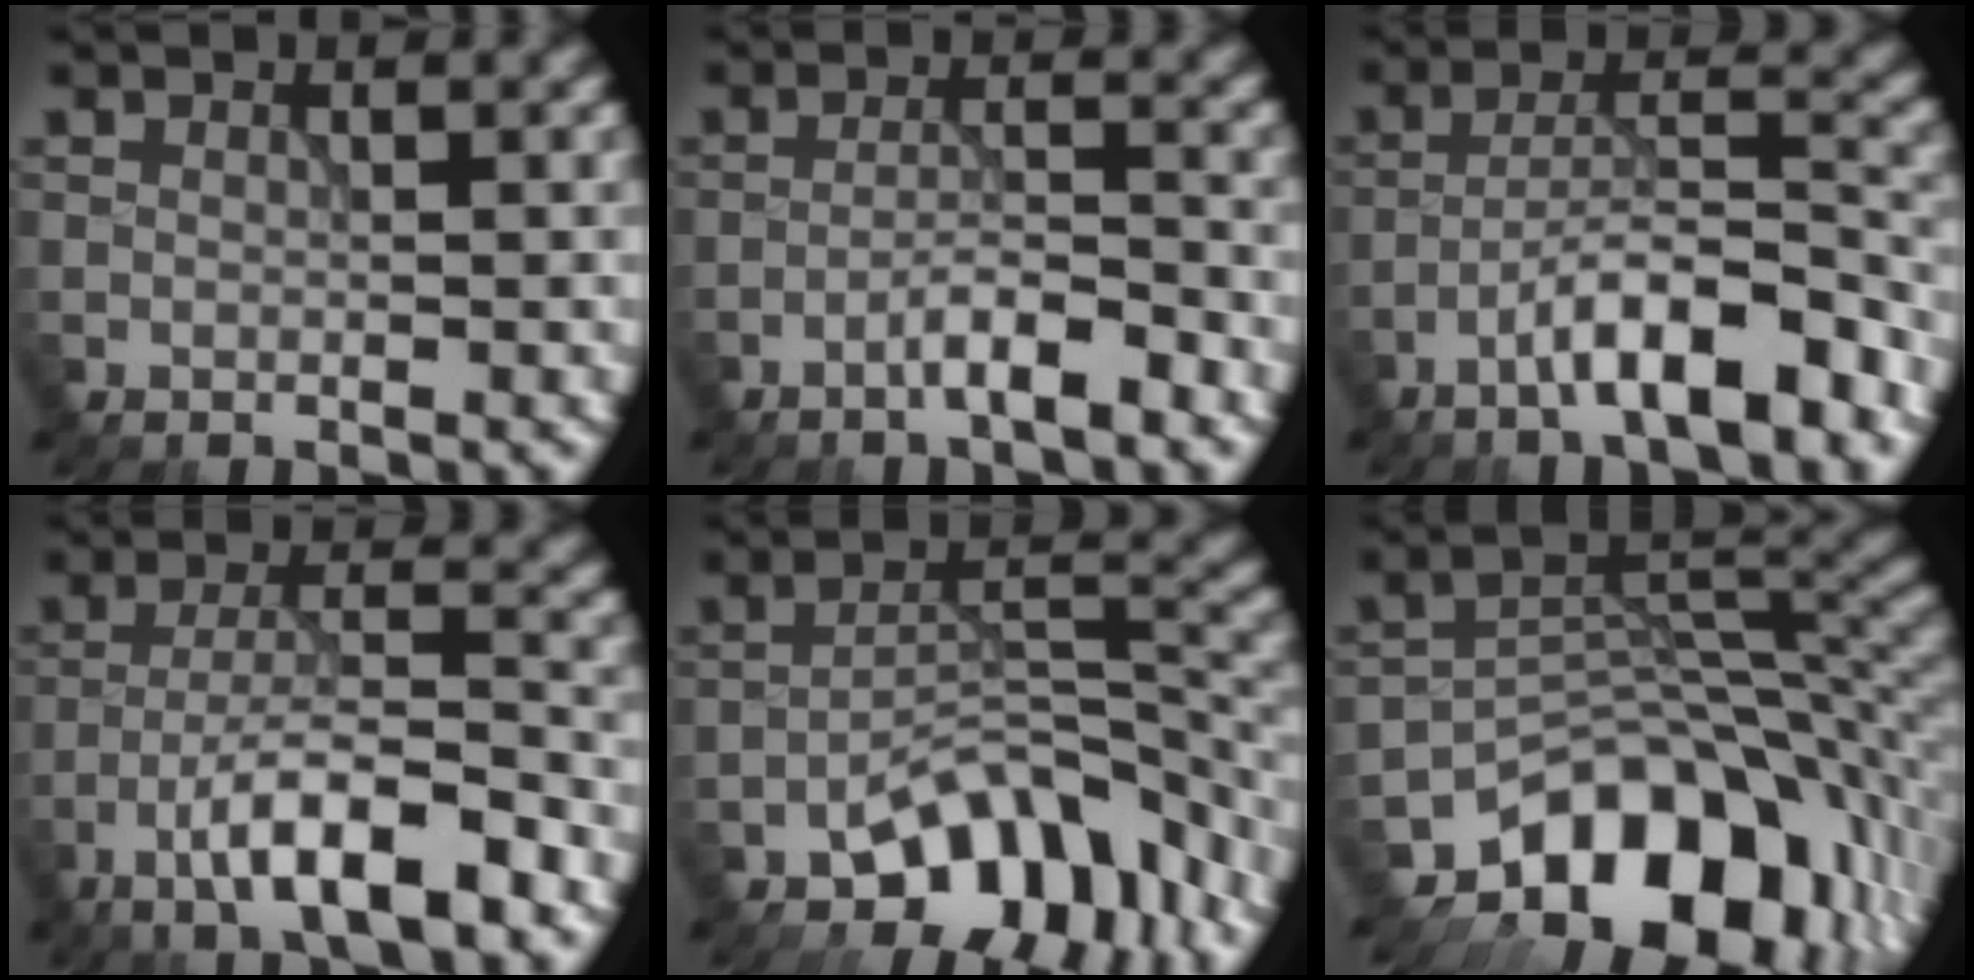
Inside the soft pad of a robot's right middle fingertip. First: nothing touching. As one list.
[{"total": 3.5, "force": [-2.3, 0.5, 2.6], "torque": [-0.043, 0.012, -0.045]}, {"total": 7.3, "force": [-4.6, 1.4, 5.5], "torque": [-0.088, 0.017, -0.077]}, {"total": 8.5, "force": [-4.8, 1.9, 6.7], "torque": [-0.109, 0.013, -0.084]}, {"total": 7.9, "force": [-5.2, 3.6, 4.7], "torque": [-0.061, 0.010, -0.099]}, {"total": 12.0, "force": [-7.2, 6.7, 7.0], "torque": [-0.097, -0.006, -0.125]}]